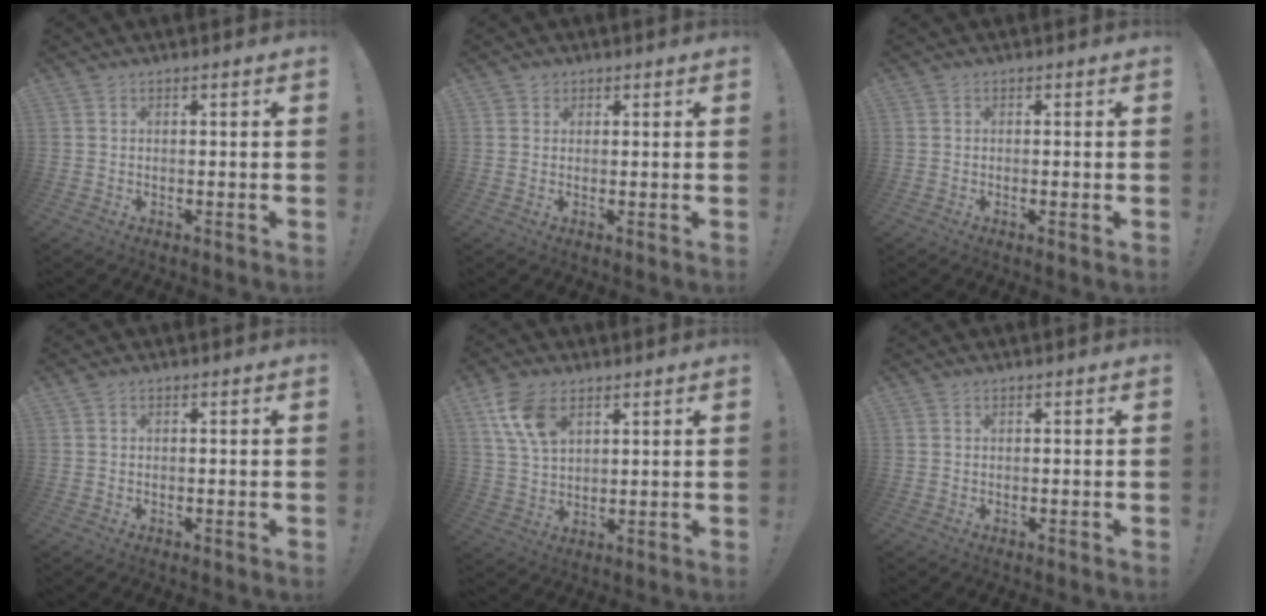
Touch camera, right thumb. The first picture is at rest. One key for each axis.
{"total": 1.7, "fx": 1.0, "fy": 1.4, "fz": 0.2, "tx": -0.001, "ty": -0.004, "tz": 0.017}
{"total": 1.0, "fx": -0.2, "fy": -0.1, "fz": 0.9, "tx": -0.019, "ty": 0.000, "tz": -0.003}
{"total": 0.5, "fx": -0.3, "fy": 0.2, "fz": 0.4, "tx": -0.010, "ty": 0.001, "tz": -0.005}
{"total": 10.5, "fx": 5.5, "fy": 6.1, "fz": 6.6, "tx": -0.129, "ty": -0.012, "tz": 0.108}
{"total": 0.0}